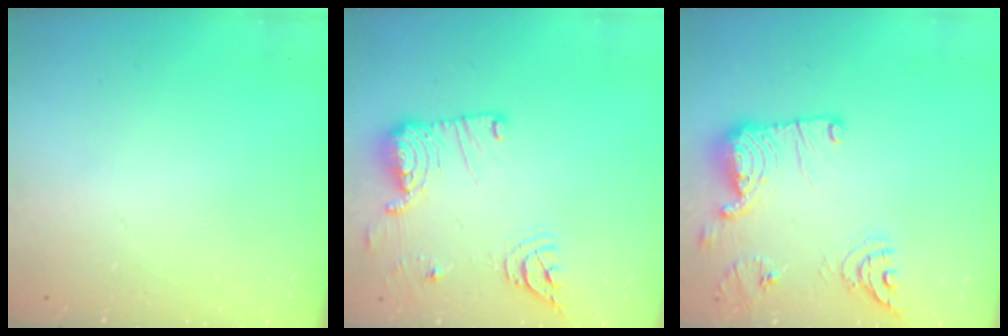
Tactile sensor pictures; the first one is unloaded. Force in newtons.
{"total": 15.4, "press": 15.3, "slide": 1.5}
{"total": 19.0, "press": 18.6, "slide": 4.0}